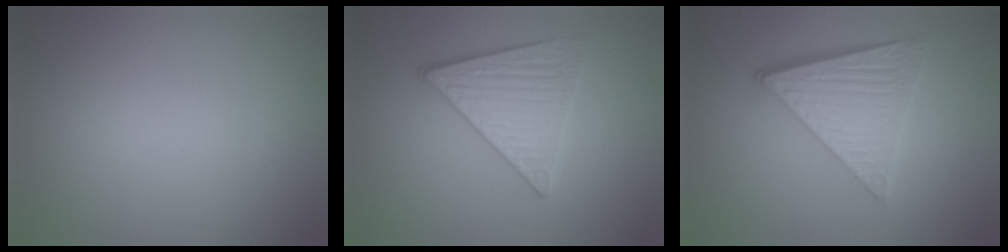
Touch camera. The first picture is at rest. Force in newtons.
{"total": 4.1, "press": 3.5, "slide": 2.1}
{"total": 6.3, "press": 4.2, "slide": 4.6}